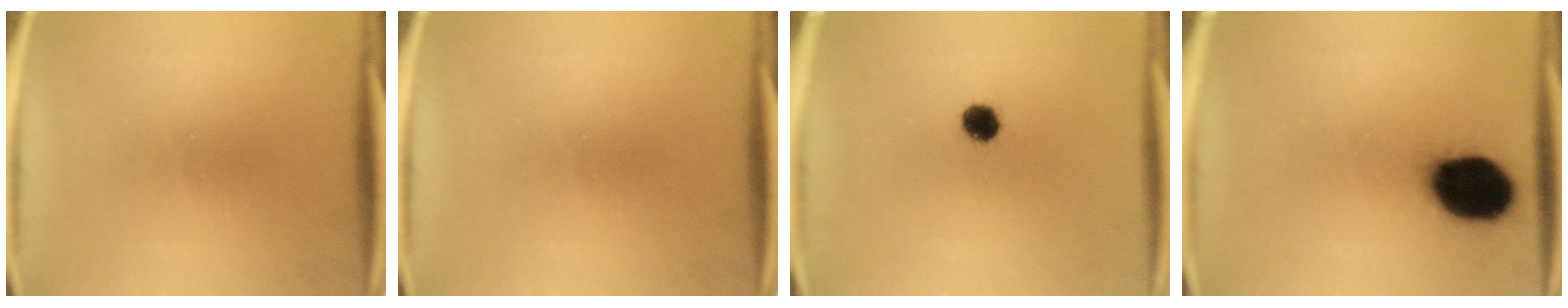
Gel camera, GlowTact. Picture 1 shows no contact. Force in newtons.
{"total": 0.0}
{"total": 4.3}
{"total": 18.2}